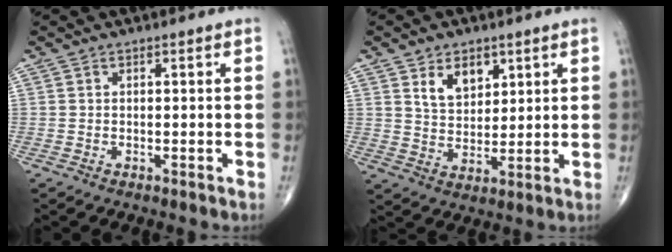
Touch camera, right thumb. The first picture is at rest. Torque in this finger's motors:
{"motor_torque": [-0.15, 1.43, 0.47, 0.54, 0.02]}